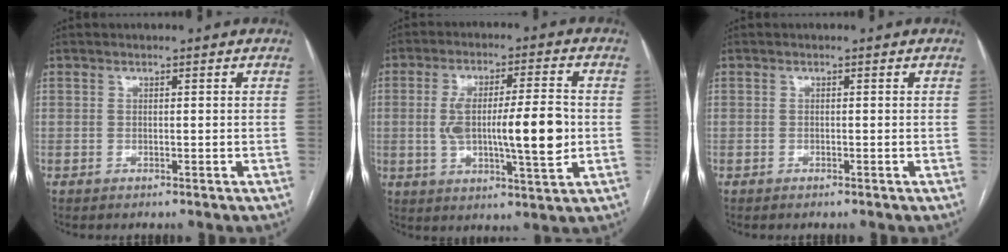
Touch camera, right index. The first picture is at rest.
{"total": 13.0, "force": [-0.7, 2.5, 12.8], "torque": [-0.220, 0.005, -0.007]}
{"total": 0.0}